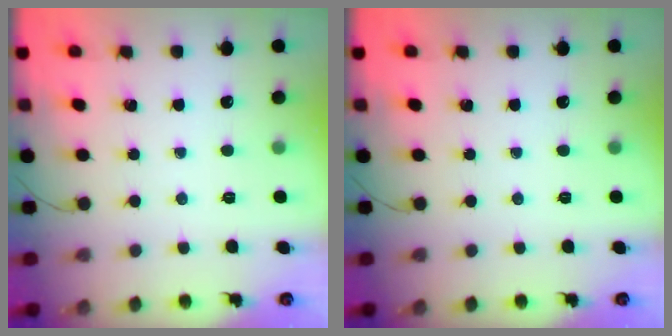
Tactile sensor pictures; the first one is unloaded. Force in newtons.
{"total": 0.0}